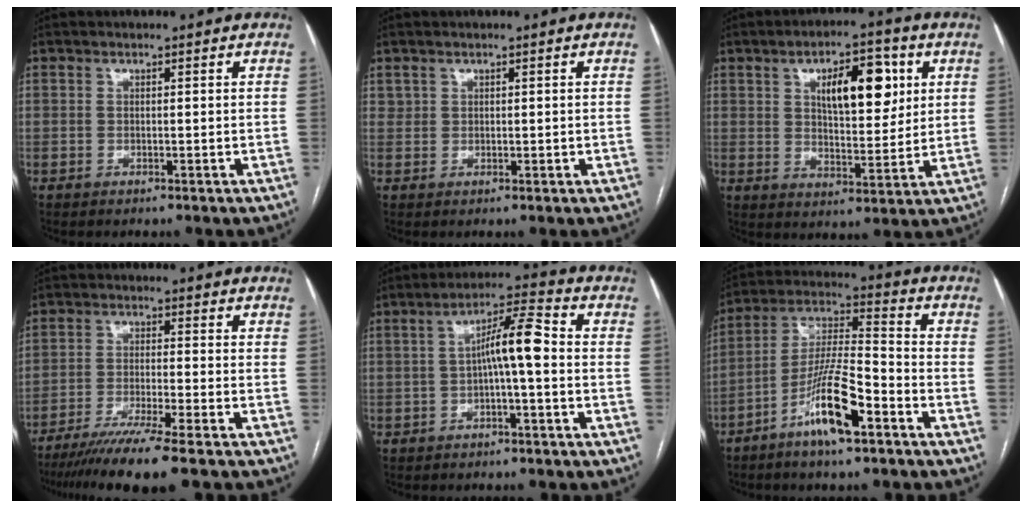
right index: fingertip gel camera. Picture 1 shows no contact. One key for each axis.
{"total": 1.2, "fx": 0.7, "fy": 0.9, "fz": 0.3, "tx": -0.002, "ty": 0.004, "tz": 0.016}
{"total": 11.3, "fx": 3.9, "fy": 4.4, "fz": 9.6, "tx": -0.145, "ty": 0.012, "tz": 0.067}
{"total": 11.8, "fx": -9.5, "fy": -1.4, "fz": 6.9, "tx": -0.095, "ty": -0.034, "tz": -0.151}
{"total": 7.7, "fx": -0.5, "fy": 1.1, "fz": 7.6, "tx": -0.128, "ty": 0.029, "tz": -0.011}
{"total": 11.9, "fx": -6.4, "fy": 1.6, "fz": 10.0, "tx": -0.195, "ty": -0.003, "tz": -0.119}